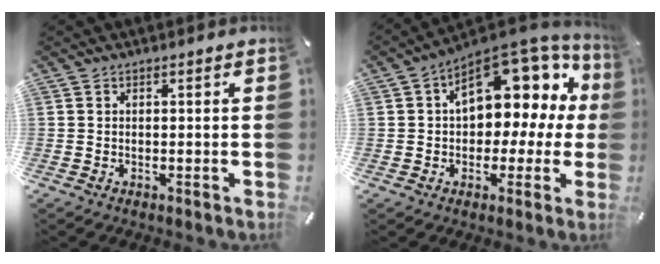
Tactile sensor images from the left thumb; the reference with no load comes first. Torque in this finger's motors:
{"motor_torque": [2.22, 2.23, 0.55, 0.06, 0.49]}